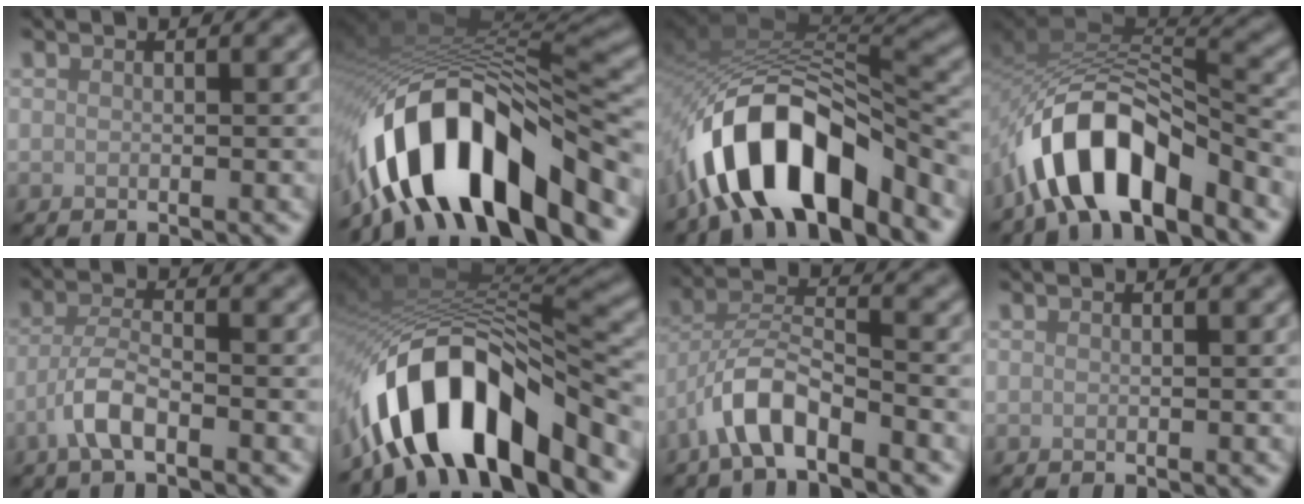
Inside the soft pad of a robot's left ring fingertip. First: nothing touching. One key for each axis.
{"total": 14.7, "fx": -7.9, "fy": 5.8, "fz": 11.0, "tx": -0.181, "ty": -0.005, "tz": -0.131}
{"total": 12.3, "fx": -7.3, "fy": 5.2, "fz": 8.4, "tx": -0.131, "ty": 0.004, "tz": -0.132}
{"total": 9.5, "fx": -6.0, "fy": 3.9, "fz": 6.2, "tx": -0.094, "ty": 0.008, "tz": -0.113}
{"total": 3.5, "fx": -1.9, "fy": 1.1, "fz": 2.7, "tx": -0.058, "ty": 0.006, "tz": -0.047}
{"total": 13.2, "fx": -7.6, "fy": 5.2, "fz": 9.5, "tx": -0.149, "ty": -0.002, "tz": -0.128}
{"total": 5.3, "fx": -3.5, "fy": 1.6, "fz": 3.7, "tx": -0.065, "ty": 0.013, "tz": -0.071}
{"total": 0.0}